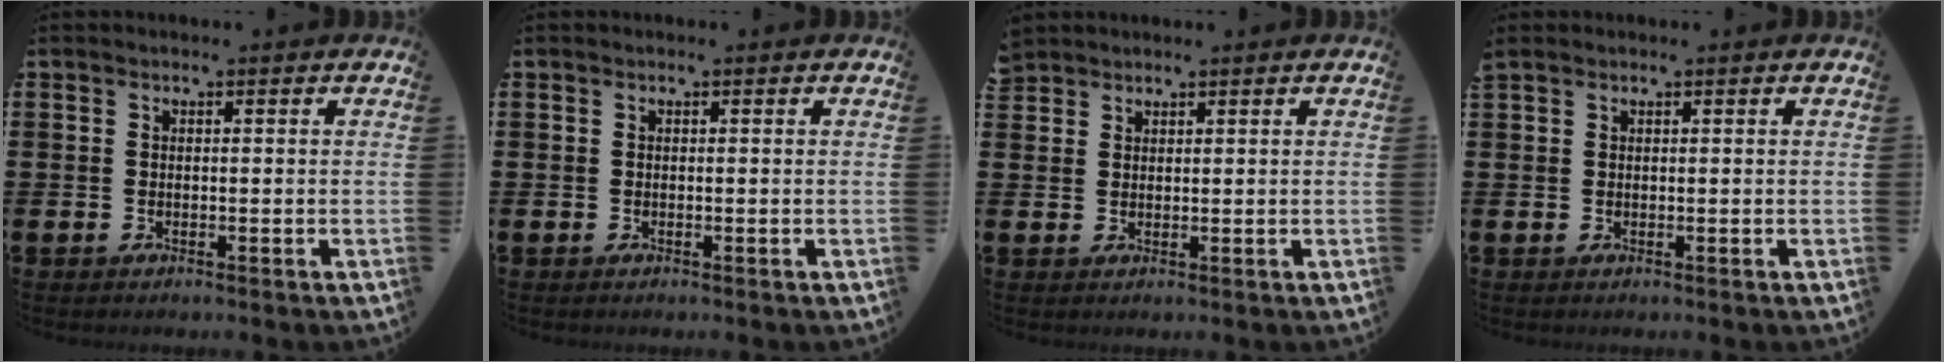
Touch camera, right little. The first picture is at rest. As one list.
[{"total": 0.0}, {"total": 1.8, "force": [1.7, 0.5, -0.1], "torque": [0.007, 0.000, 0.031]}, {"total": 0.5, "force": [0.5, 0.2, 0.0], "torque": [0.007, -0.002, 0.008]}]